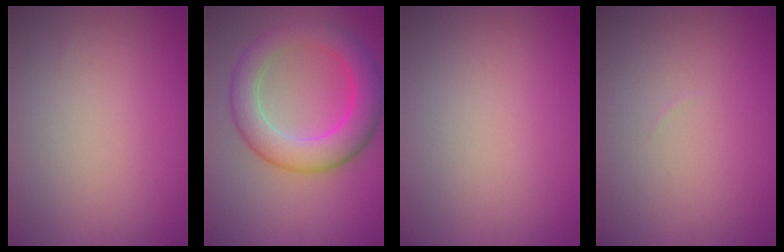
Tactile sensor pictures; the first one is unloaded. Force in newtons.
{"total": 6.8, "press": 6.8, "slide": 0.4}
{"total": 0.0}
{"total": 0.0}